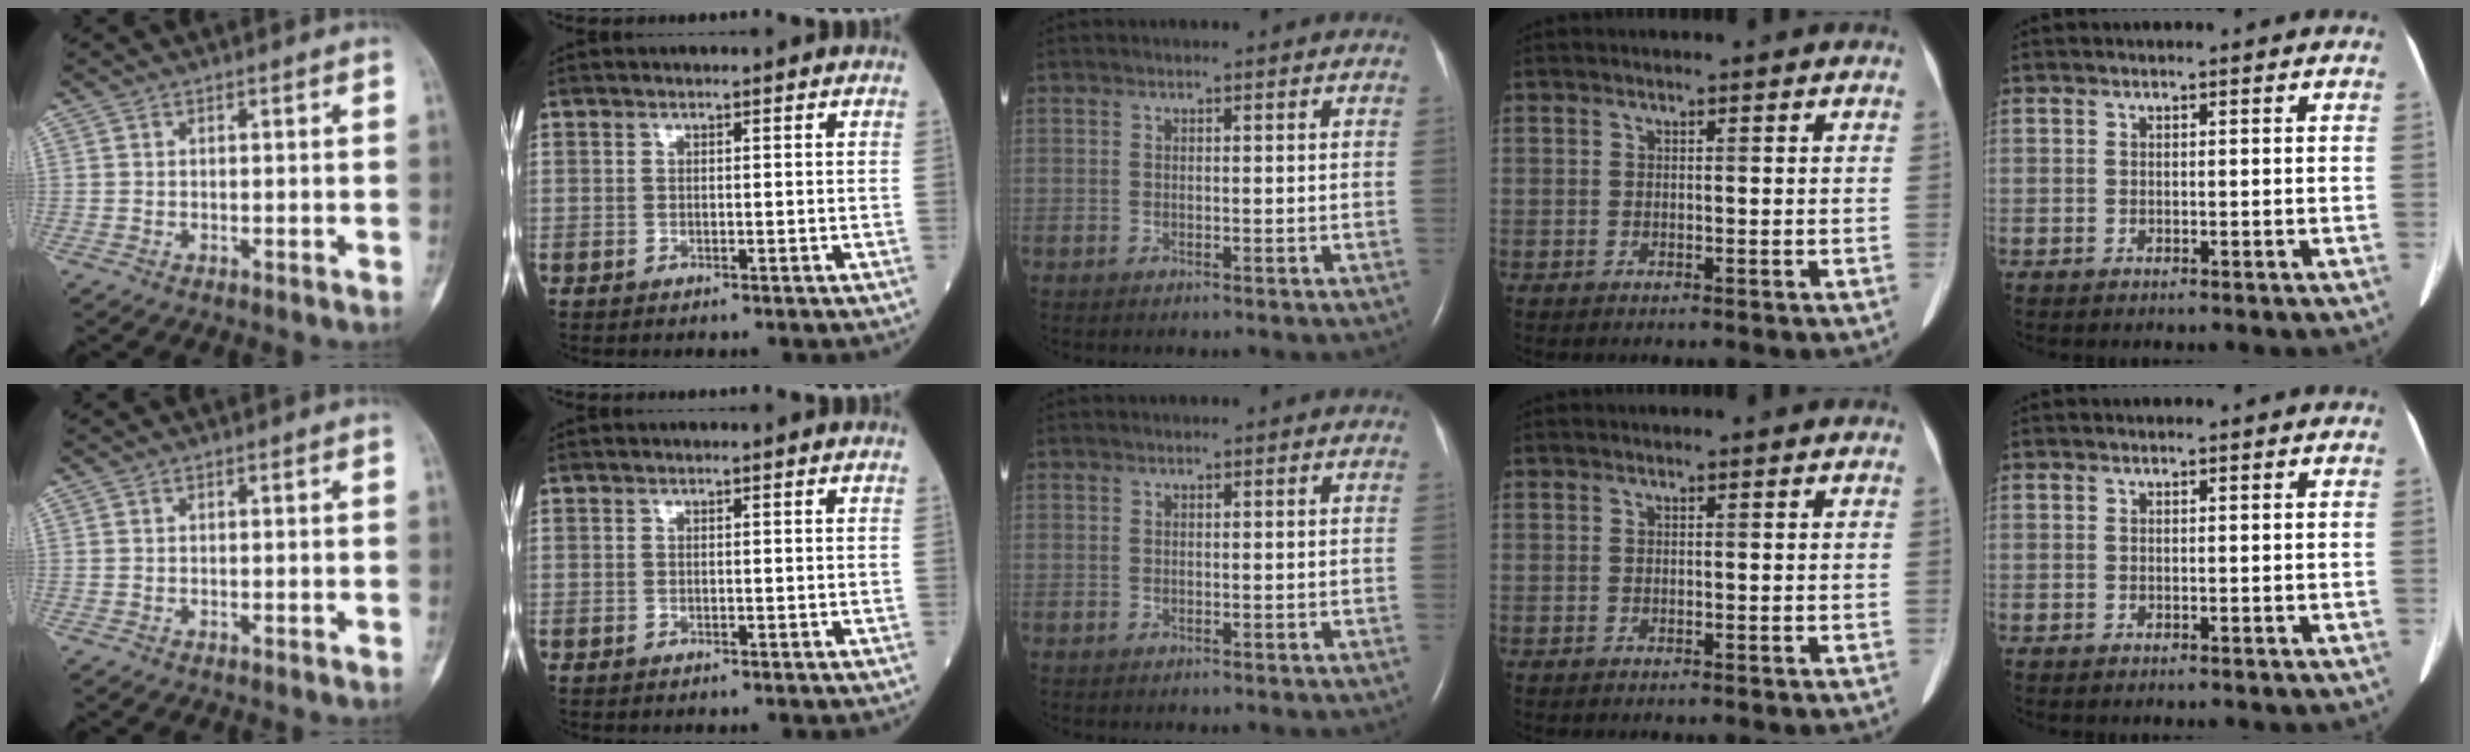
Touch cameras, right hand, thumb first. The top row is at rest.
{}